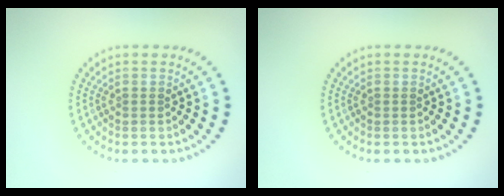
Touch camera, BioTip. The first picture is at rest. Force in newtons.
{"total": 0.0}